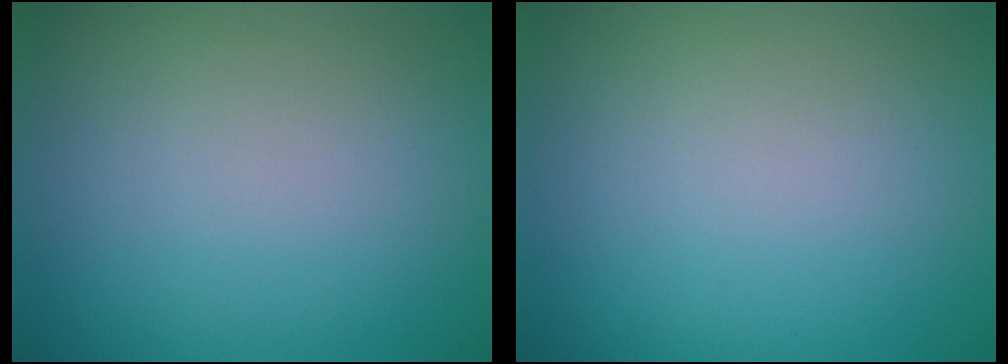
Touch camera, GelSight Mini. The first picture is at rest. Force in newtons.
{"total": 0.0}